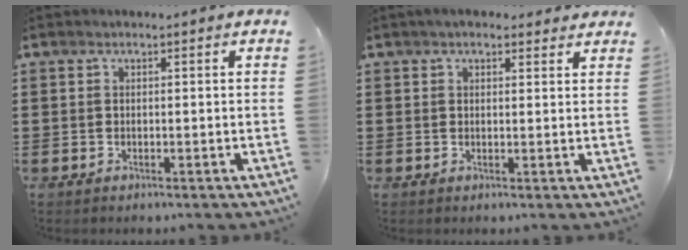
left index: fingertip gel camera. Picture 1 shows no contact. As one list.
[{"total": 2.5, "force": [2.1, 1.1, 0.9], "torque": [-0.023, 0.006, 0.038]}]